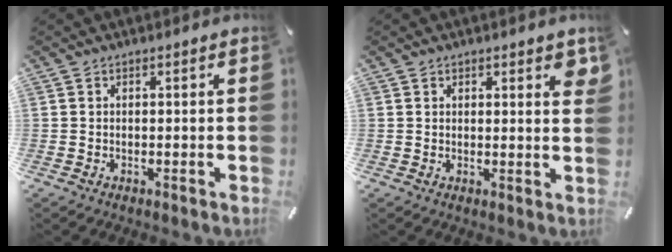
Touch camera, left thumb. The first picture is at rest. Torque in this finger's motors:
{"motor_torque": [0.82, 0.28, 0.00, 0.14, 0.01]}